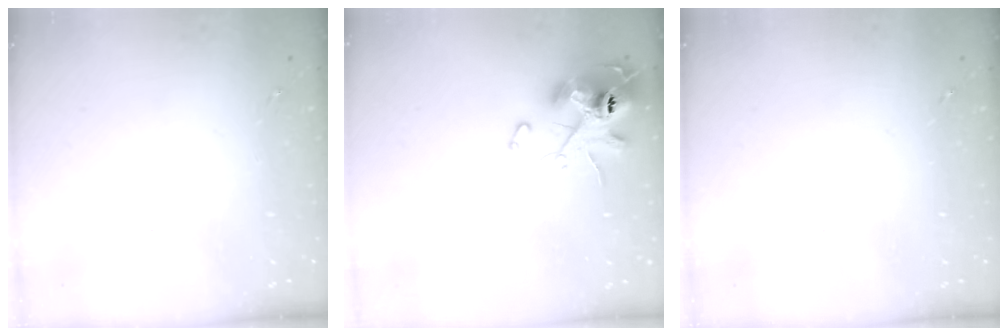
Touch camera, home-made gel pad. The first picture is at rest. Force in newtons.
{"total": 11.9, "press": 11.7, "slide": 1.7}
{"total": 0.0}